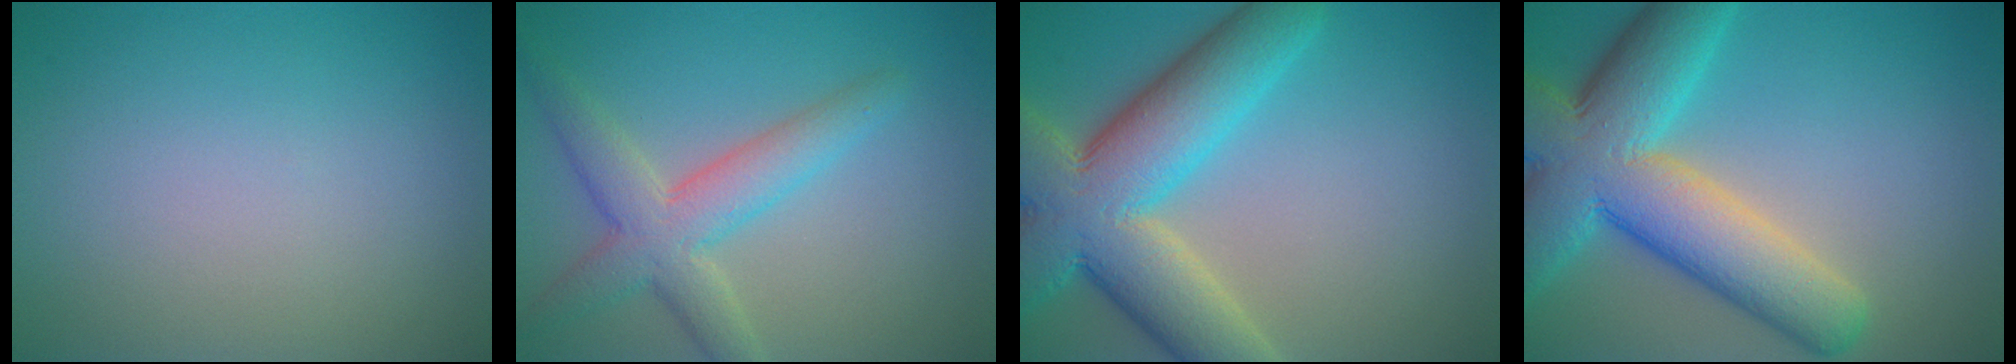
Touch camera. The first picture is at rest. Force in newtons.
{"total": 4.9, "press": 4.9, "slide": 0.4}
{"total": 11.6, "press": 11.6, "slide": 1.0}
{"total": 11.9, "press": 11.9, "slide": 0.8}